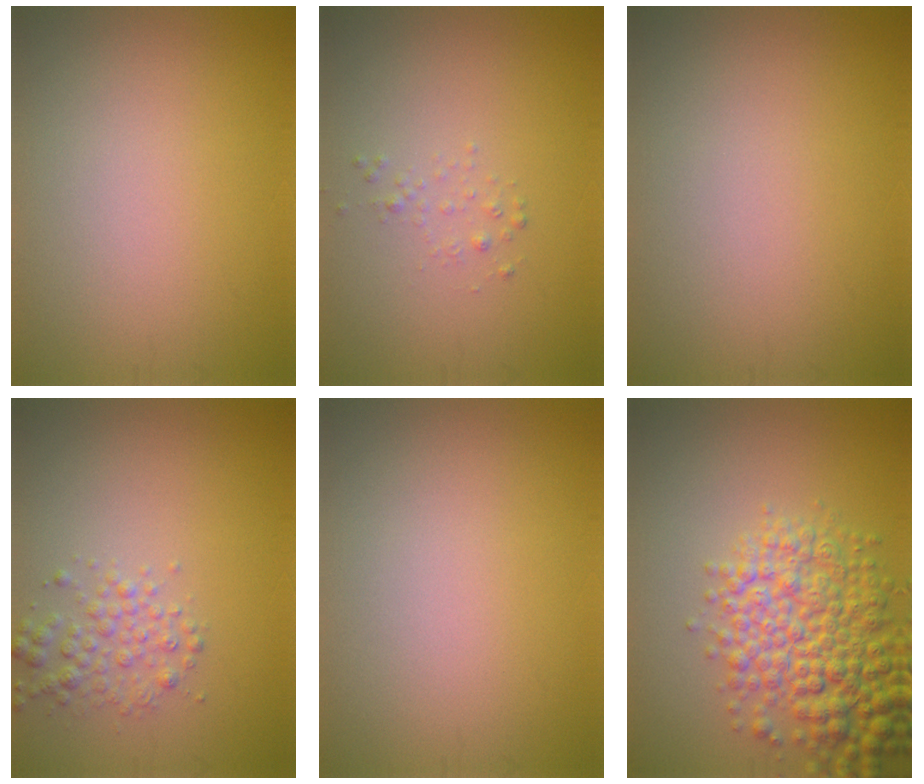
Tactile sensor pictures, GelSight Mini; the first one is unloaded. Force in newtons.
{"total": 0.8, "press": 0.8, "slide": 0.1}
{"total": 0.0}
{"total": 2.2, "press": 2.2, "slide": 0.0}
{"total": 0.0}
{"total": 7.6, "press": 7.6, "slide": 0.2}